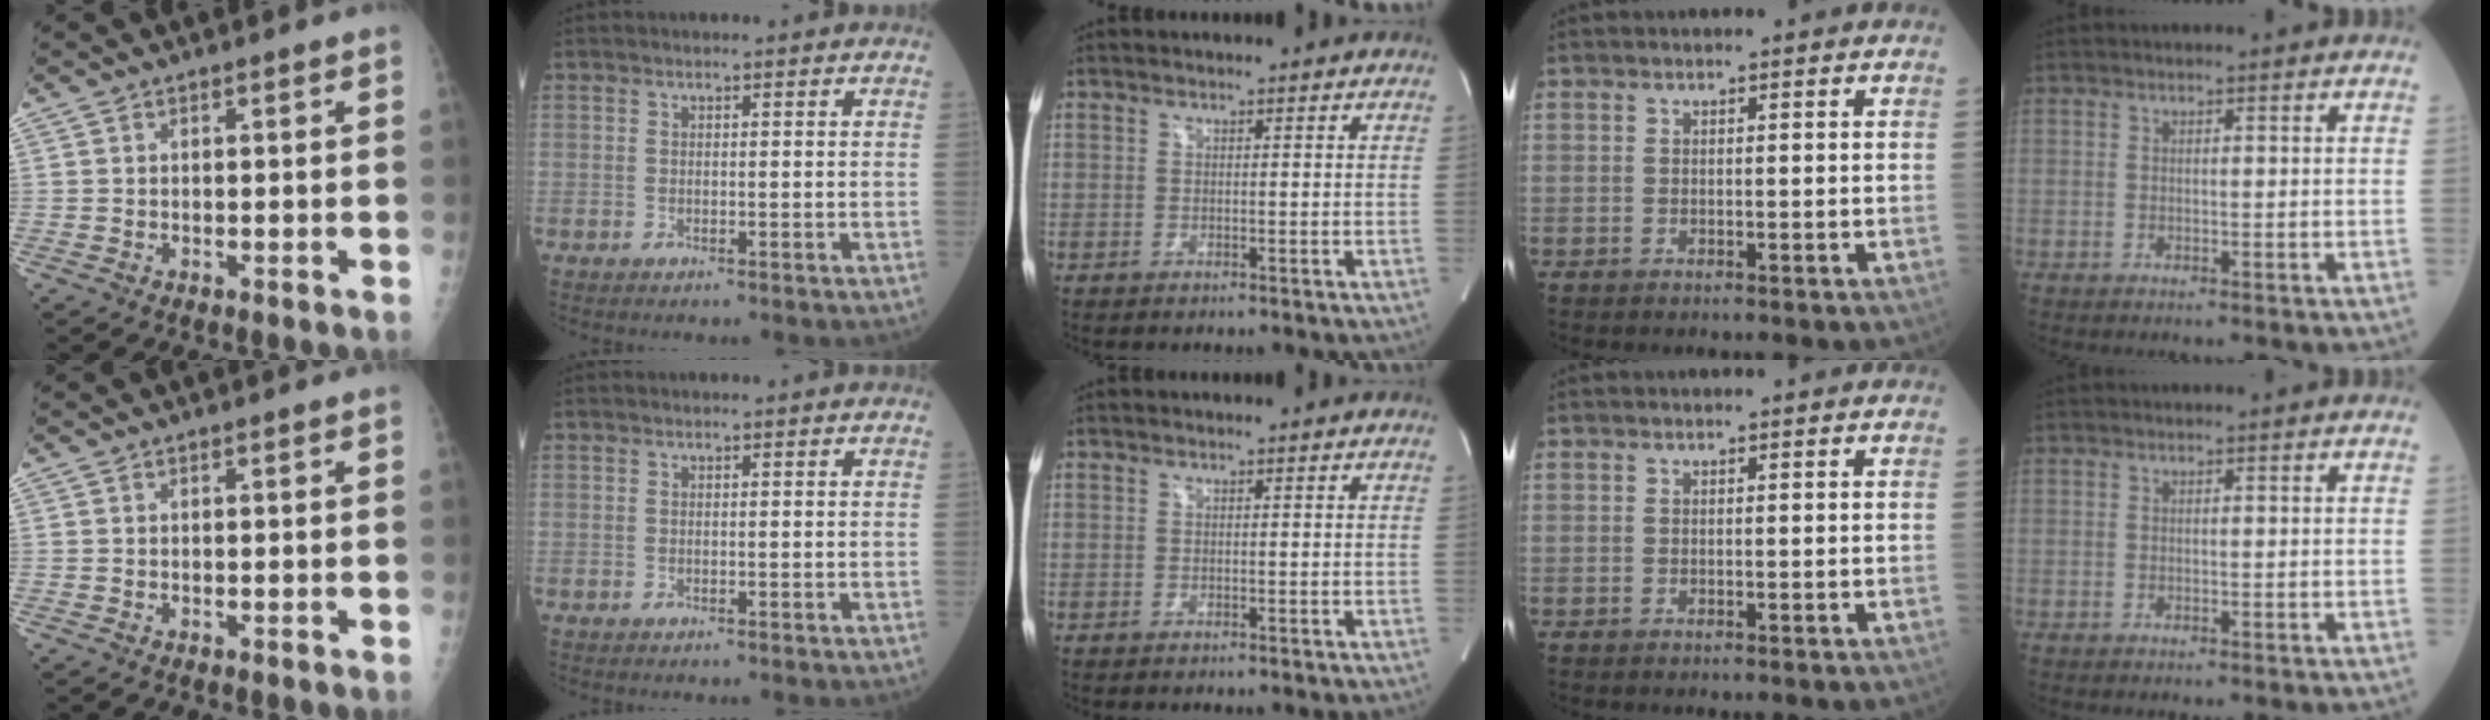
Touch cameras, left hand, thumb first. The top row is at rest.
{}